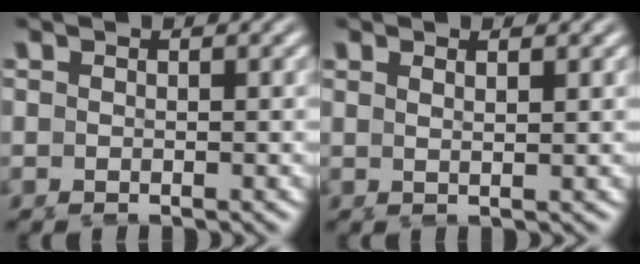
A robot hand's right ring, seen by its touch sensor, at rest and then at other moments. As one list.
[{"total": 1.0, "force": [0.6, -0.5, 0.6], "torque": [-0.011, -0.006, 0.014]}]